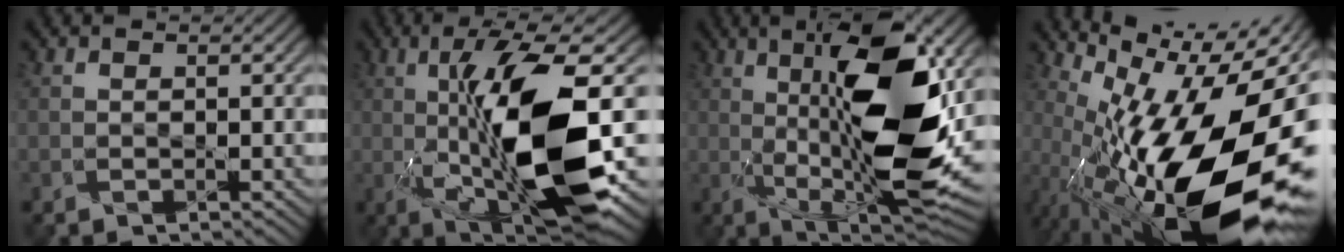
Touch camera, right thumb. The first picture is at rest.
{"total": 15.0, "force": [-1.3, 4.5, 14.2], "torque": [-0.250, 0.008, -0.021]}
{"total": 15.6, "force": [1.4, 5.2, 14.6], "torque": [-0.242, 0.010, 0.018]}
{"total": 19.9, "force": [-5.3, 7.9, 17.5], "torque": [-0.273, 0.000, -0.092]}